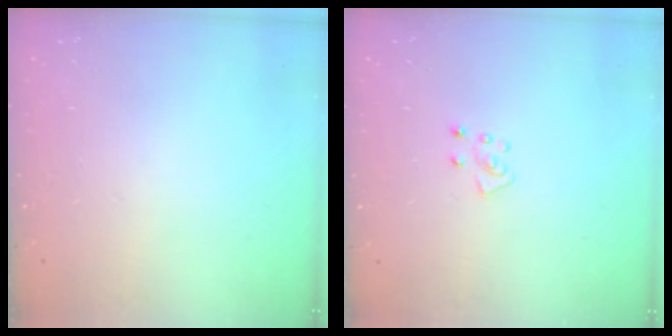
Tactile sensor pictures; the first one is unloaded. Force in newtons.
{"total": 4.2, "press": 4.2, "slide": 0.4}